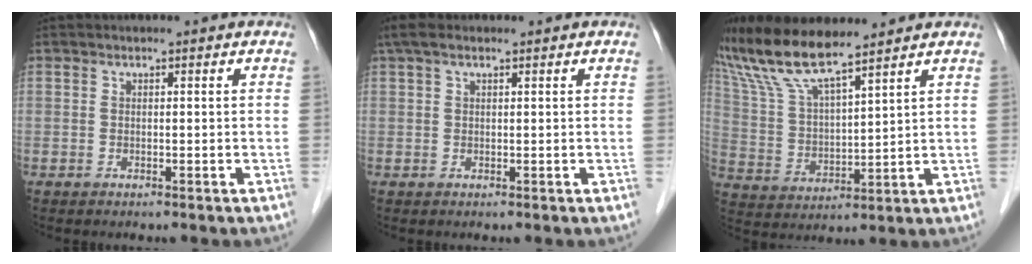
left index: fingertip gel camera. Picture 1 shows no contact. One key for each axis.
{"total": 3.4, "fx": 2.3, "fy": 1.1, "fz": 2.3, "tx": -0.053, "ty": 0.039, "tz": 0.044}
{"total": 11.9, "fx": 10.1, "fy": 0.9, "fz": 6.2, "tx": -0.139, "ty": 0.014, "tz": 0.200}